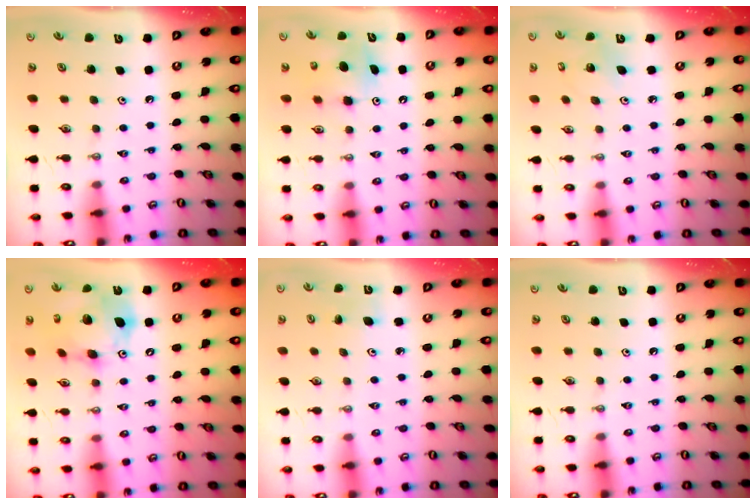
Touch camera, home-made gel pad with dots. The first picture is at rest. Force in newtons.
{"total": 7.9, "press": 7.9, "slide": 0.8}
{"total": 3.5, "press": 3.5, "slide": 0.1}
{"total": 16.5, "press": 16.4, "slide": 2.0}
{"total": 5.8, "press": 5.7, "slide": 0.4}
{"total": 0.0}